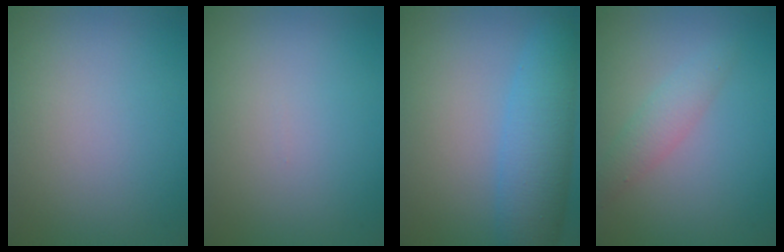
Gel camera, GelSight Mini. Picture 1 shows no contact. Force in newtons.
{"total": 0.0}
{"total": 6.0, "press": 6.0, "slide": 0.2}
{"total": 2.3, "press": 2.3, "slide": 0.1}